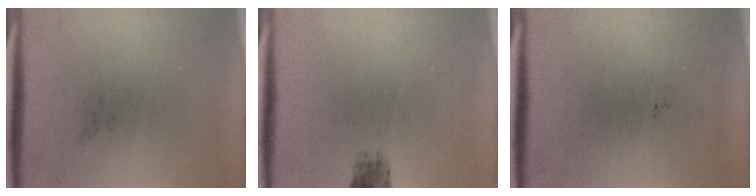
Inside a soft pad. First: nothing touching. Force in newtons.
{"total": 2.0}
{"total": 0.0}